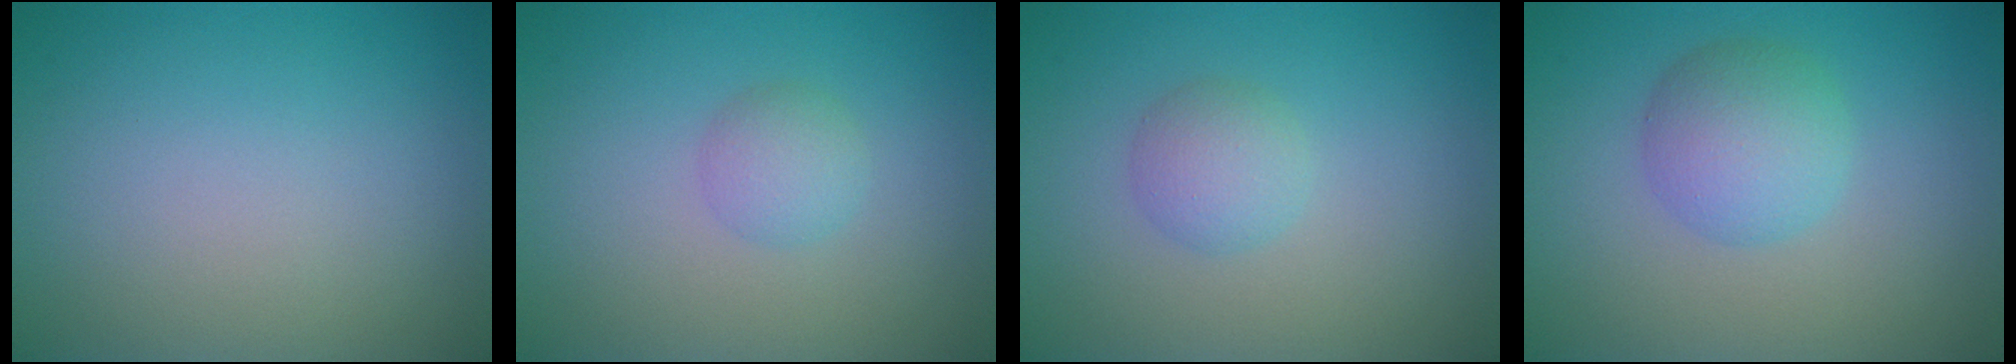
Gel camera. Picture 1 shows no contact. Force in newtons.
{"total": 1.8, "press": 1.8, "slide": 0.1}
{"total": 2.1, "press": 2.1, "slide": 0.1}
{"total": 3.8, "press": 3.8, "slide": 0.2}